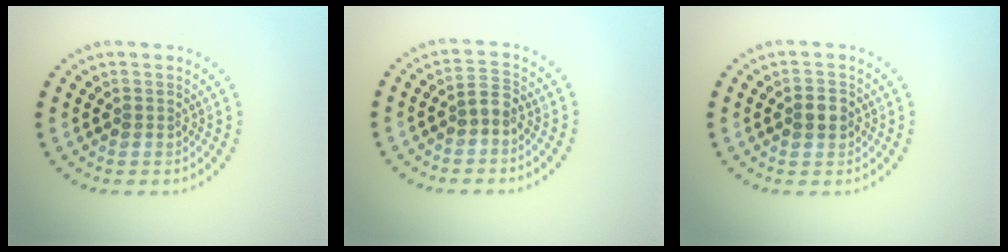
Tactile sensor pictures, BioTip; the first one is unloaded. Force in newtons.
{"total": 1.6, "press": 1.4, "slide": 0.7}
{"total": 1.9, "press": 1.9, "slide": 0.1}